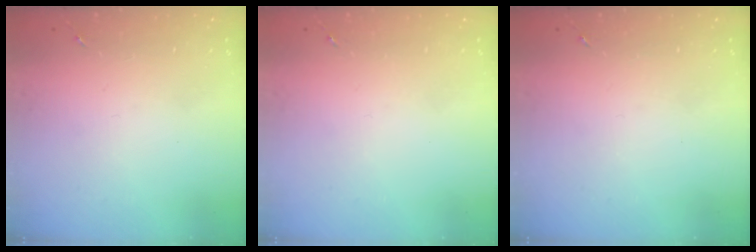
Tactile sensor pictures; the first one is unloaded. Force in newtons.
{"total": 0.0}
{"total": 0.0}